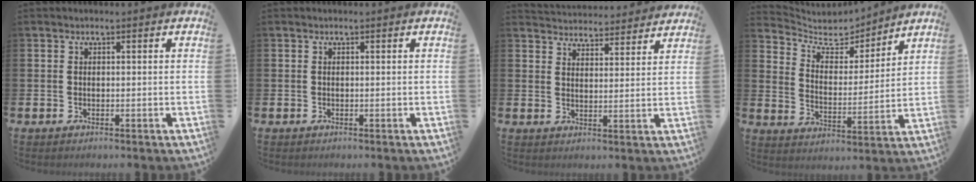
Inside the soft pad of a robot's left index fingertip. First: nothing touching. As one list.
[{"total": 0.0}, {"total": 4.6, "force": [4.5, 0.7, -0.2], "torque": [-0.001, -0.037, 0.079]}, {"total": 5.8, "force": [5.3, 2.2, 0.6], "torque": [-0.054, -0.043, 0.090]}]